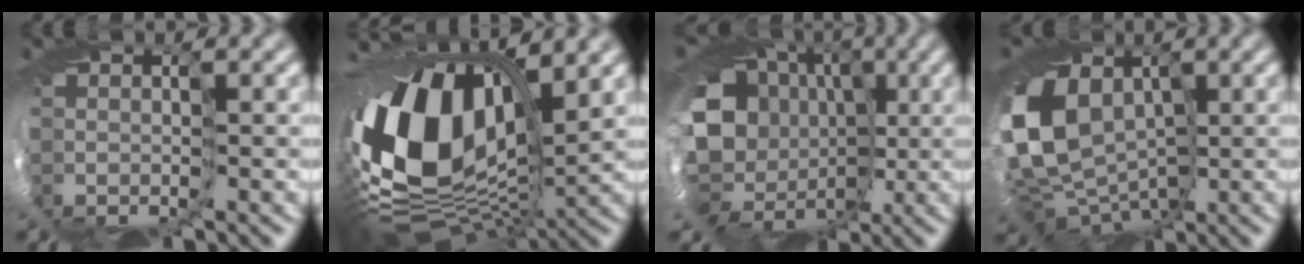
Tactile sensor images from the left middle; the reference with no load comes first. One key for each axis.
{"total": 16.3, "fx": 2.0, "fy": 10.6, "fz": 12.2, "tx": -0.274, "ty": 0.012, "tz": 0.035}
{"total": 17.3, "fx": -0.3, "fy": 15.1, "fz": 8.5, "tx": -0.157, "ty": -0.018, "tz": -0.021}
{"total": 12.2, "fx": 0.6, "fy": 9.6, "fz": 7.4, "tx": -0.181, "ty": -0.014, "tz": 0.021}